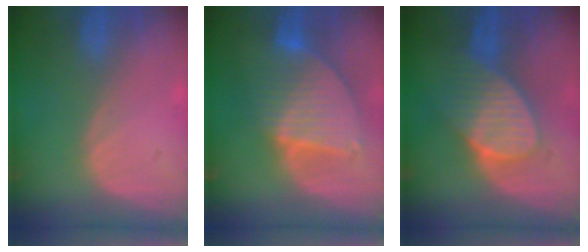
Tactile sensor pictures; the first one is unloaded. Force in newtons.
{"total": 8.5, "press": 7.5, "slide": 4.1}
{"total": 7.0, "press": 7.0, "slide": 0.4}